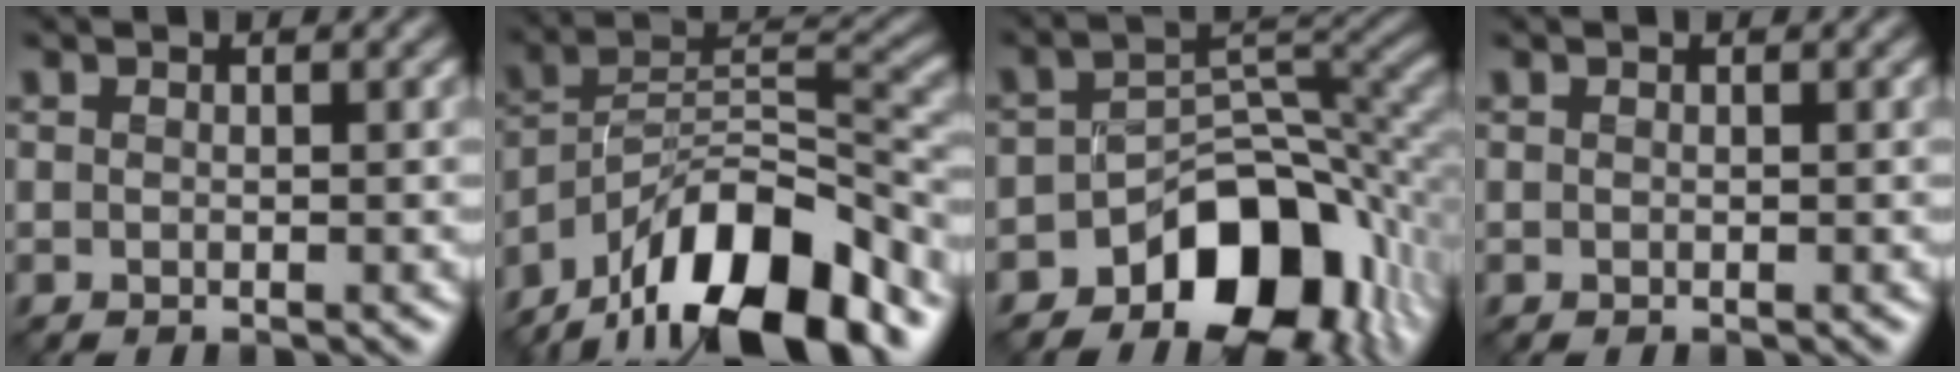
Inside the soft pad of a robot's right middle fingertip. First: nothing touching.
{"total": 14.2, "force": [-10.0, 5.0, 8.7], "torque": [-0.146, 0.018, -0.190]}
{"total": 10.1, "force": [-5.4, 5.8, 6.3], "torque": [-0.075, 0.006, -0.092]}
{"total": 0.0}